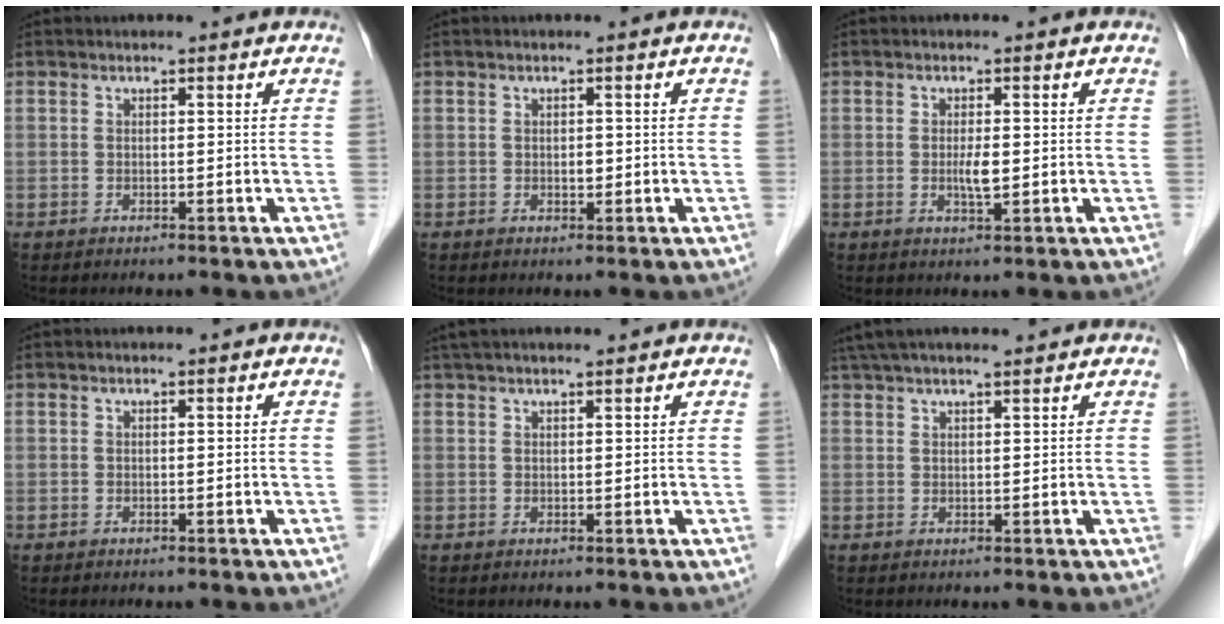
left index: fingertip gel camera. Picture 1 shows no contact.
{"total": 1.0, "force": [0.0, 0.6, 0.8], "torque": [-0.013, 0.001, 0.001]}
{"total": 2.4, "force": [-0.1, 0.5, 2.3], "torque": [-0.047, -0.003, -0.001]}
{"total": 0.0}
{"total": 5.9, "force": [5.0, 0.4, 3.2], "torque": [-0.048, 0.034, 0.082]}
{"total": 8.9, "force": [7.6, 0.8, 4.6], "torque": [-0.076, 0.036, 0.117]}